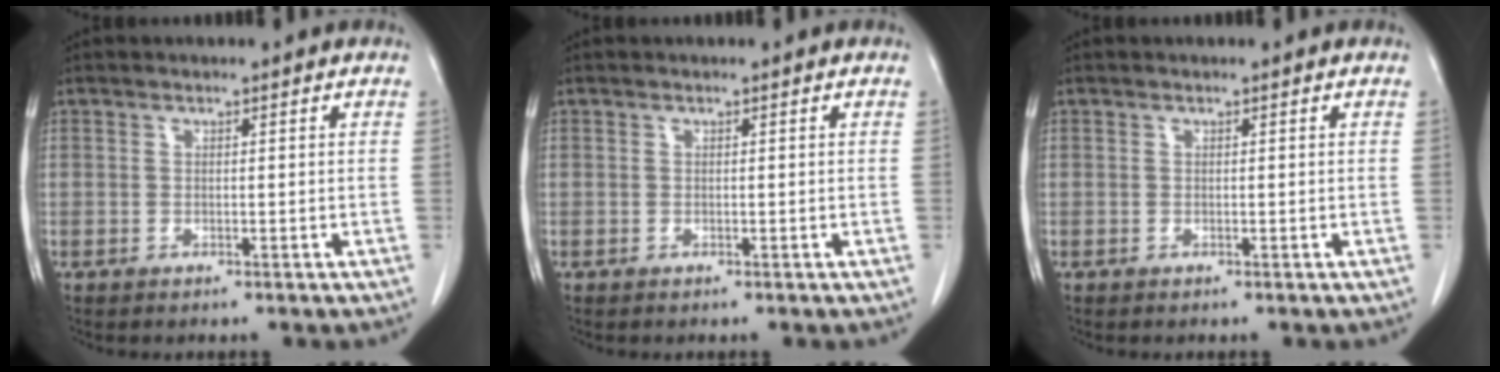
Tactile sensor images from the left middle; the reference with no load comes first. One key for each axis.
{"total": 0.0}
{"total": 0.0}